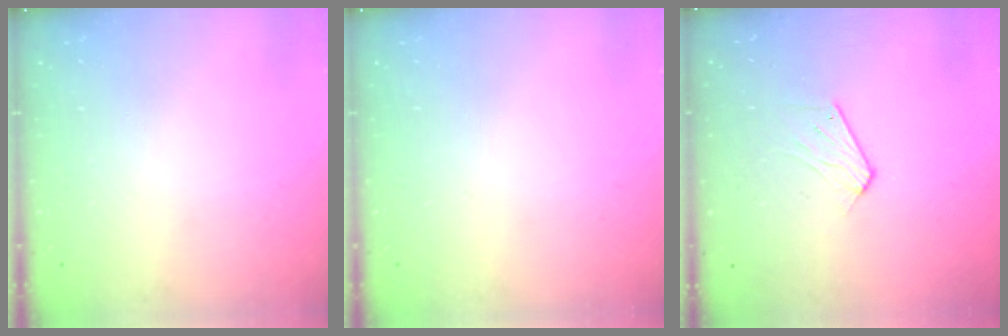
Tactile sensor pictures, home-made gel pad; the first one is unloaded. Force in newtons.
{"total": 0.0}
{"total": 5.2, "press": 5.2, "slide": 0.5}